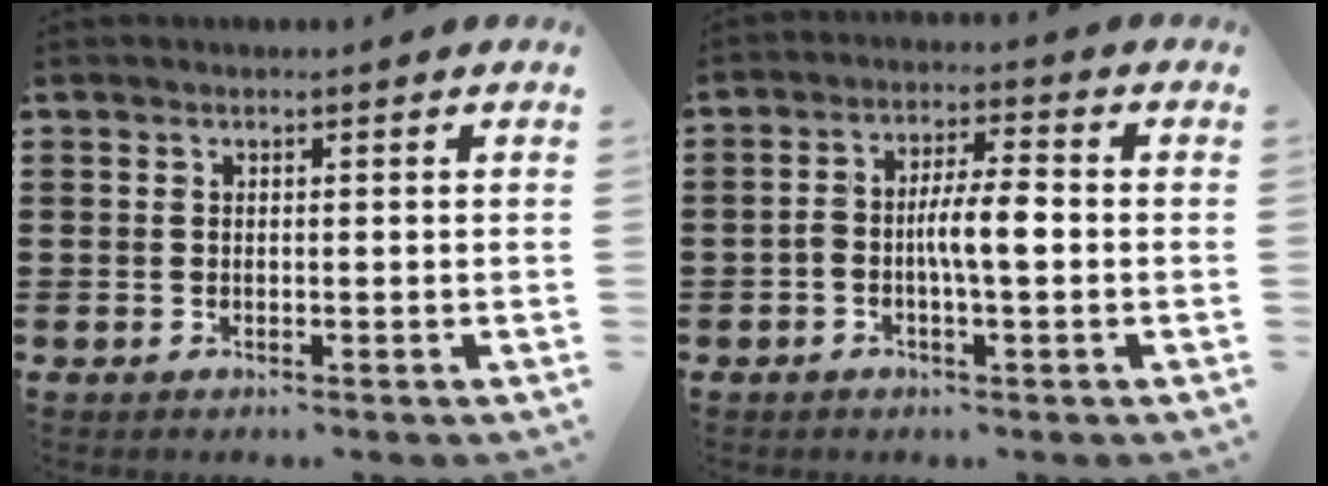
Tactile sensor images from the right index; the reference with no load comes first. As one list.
[{"total": 5.5, "force": [-1.0, 1.2, 5.2], "torque": [-0.100, 0.005, -0.022]}]